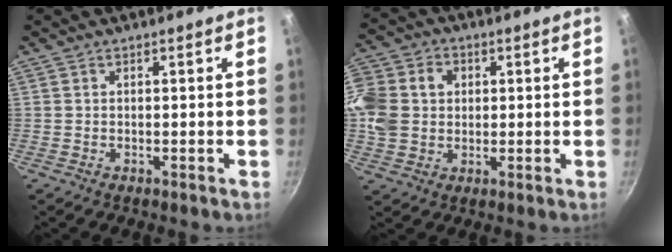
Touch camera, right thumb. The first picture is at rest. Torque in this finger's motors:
{"motor_torque": [0.09, 0.08, 0.97, 0.19, 0.06]}